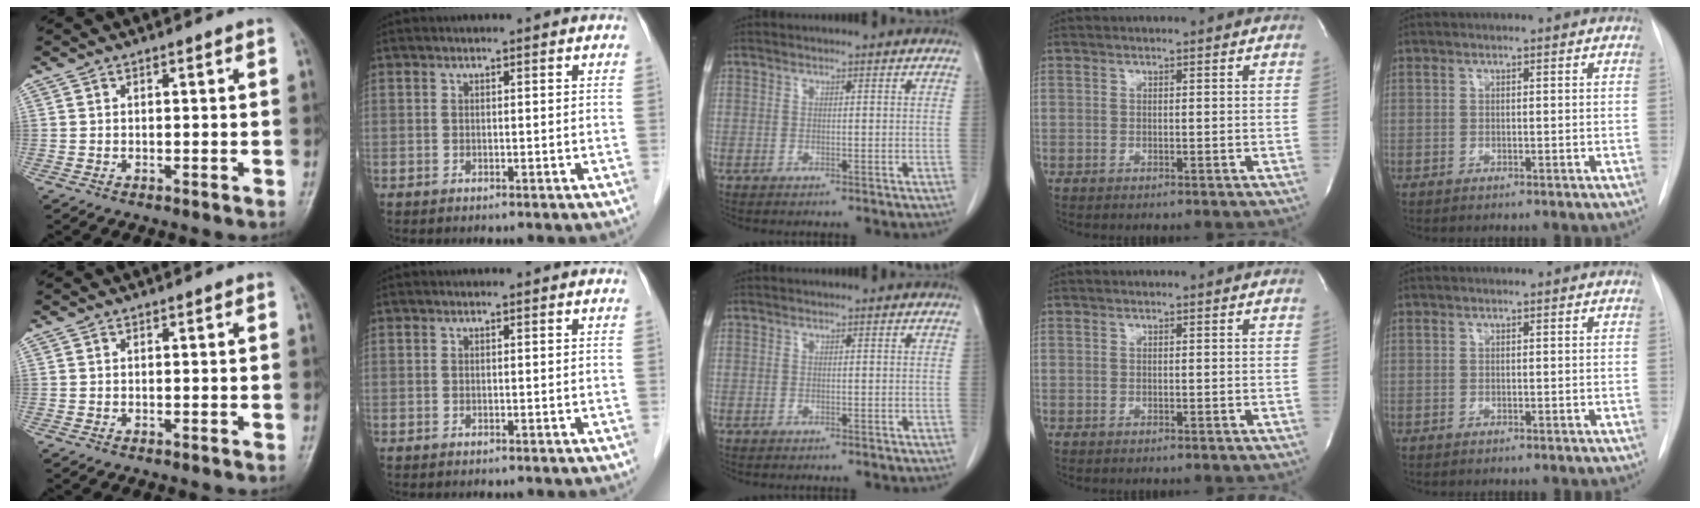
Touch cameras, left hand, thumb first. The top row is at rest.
{}